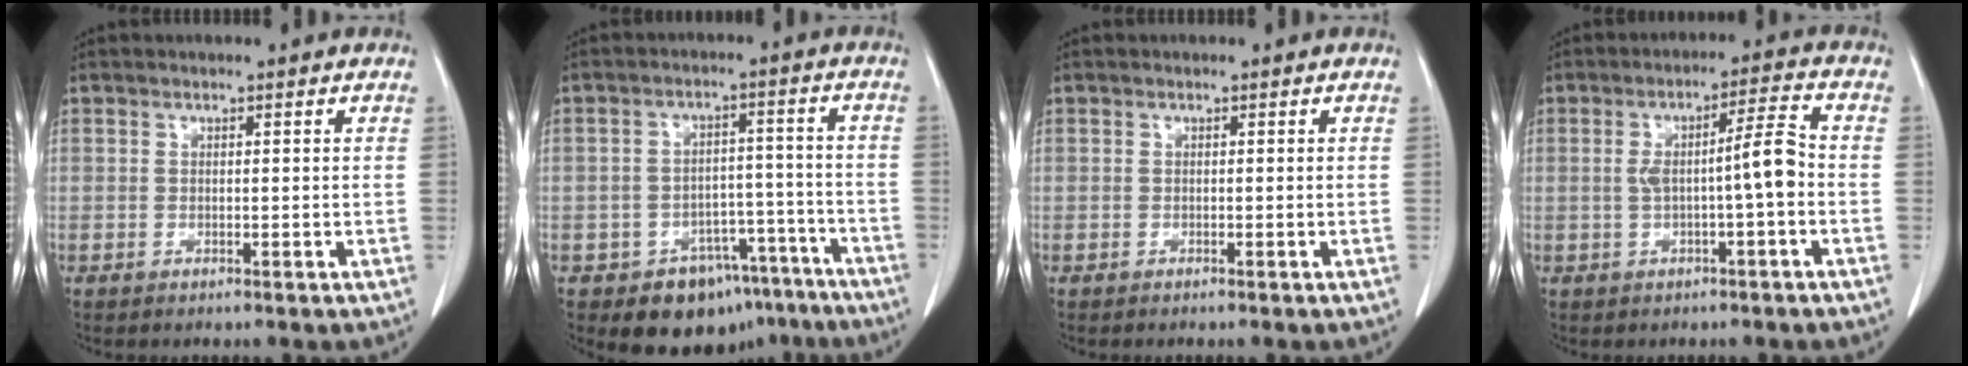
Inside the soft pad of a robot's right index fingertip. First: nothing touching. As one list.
[{"total": 10.8, "force": [-7.5, 7.3, 3.0], "torque": [-0.011, 0.054, -0.097]}, {"total": 0.0}, {"total": 6.3, "force": [-0.8, 0.1, 6.2], "torque": [-0.104, 0.019, -0.010]}]